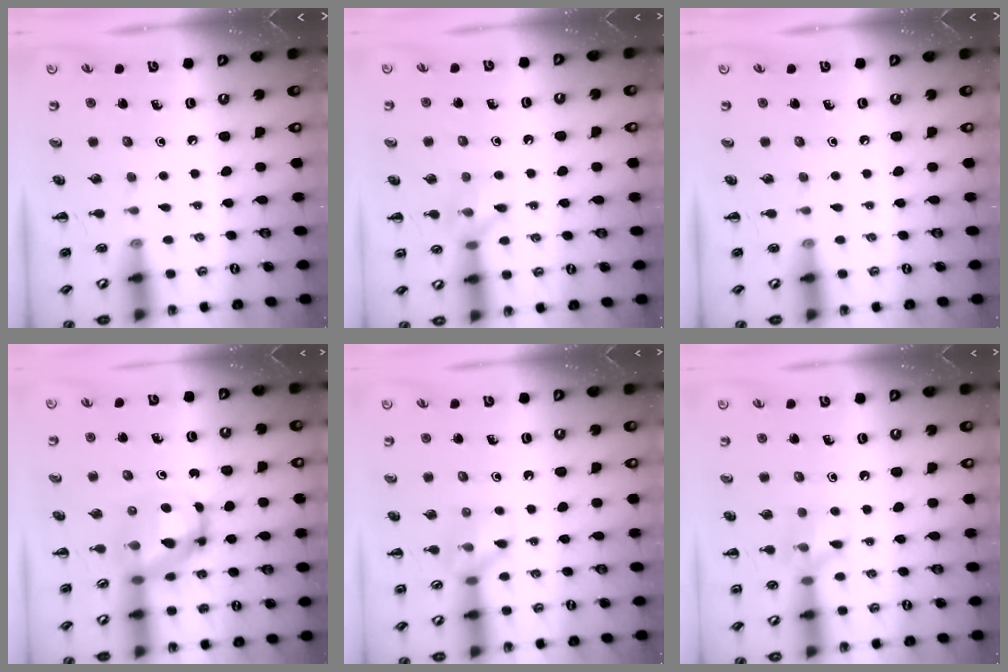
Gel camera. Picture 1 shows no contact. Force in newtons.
{"total": 7.5, "press": 7.5, "slide": 0.9}
{"total": 0.0}
{"total": 6.4, "press": 6.3, "slide": 1.4}
{"total": 8.7, "press": 8.7, "slide": 0.5}
{"total": 8.9, "press": 8.8, "slide": 1.4}